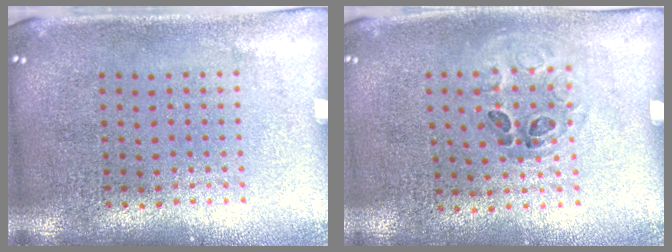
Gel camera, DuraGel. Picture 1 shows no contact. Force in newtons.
{"total": 0.9, "press": 0.6, "slide": 0.7}